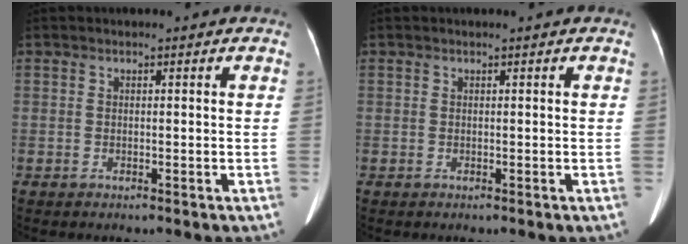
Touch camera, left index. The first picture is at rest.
{"total": 0.0}